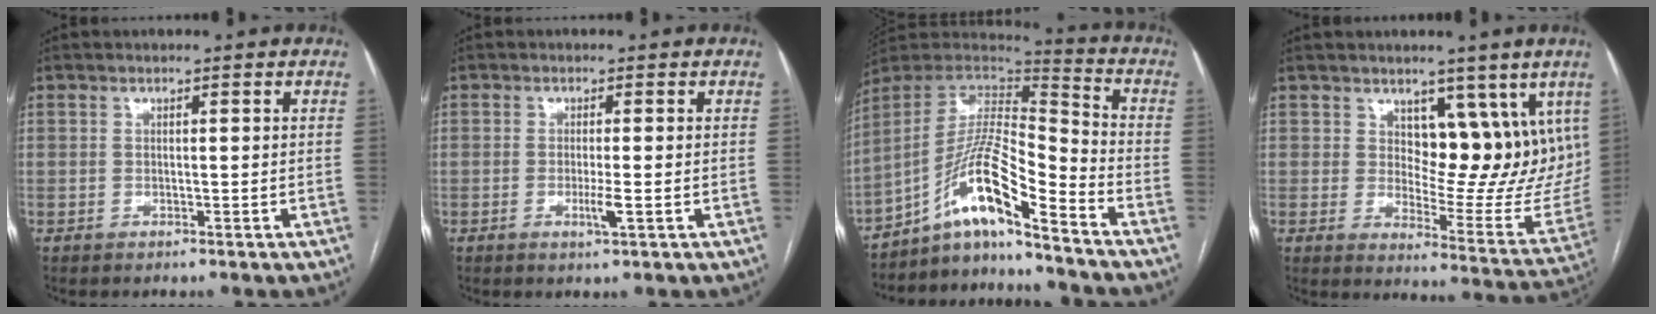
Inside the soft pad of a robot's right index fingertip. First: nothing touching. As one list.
[{"total": 2.5, "force": [-0.7, -0.1, 2.4], "torque": [-0.045, -0.006, -0.012]}, {"total": 13.7, "force": [-9.4, 0.9, 9.9], "torque": [-0.183, 0.021, -0.167]}, {"total": 12.5, "force": [6.6, 6.2, 8.6], "torque": [-0.095, -0.013, 0.102]}]